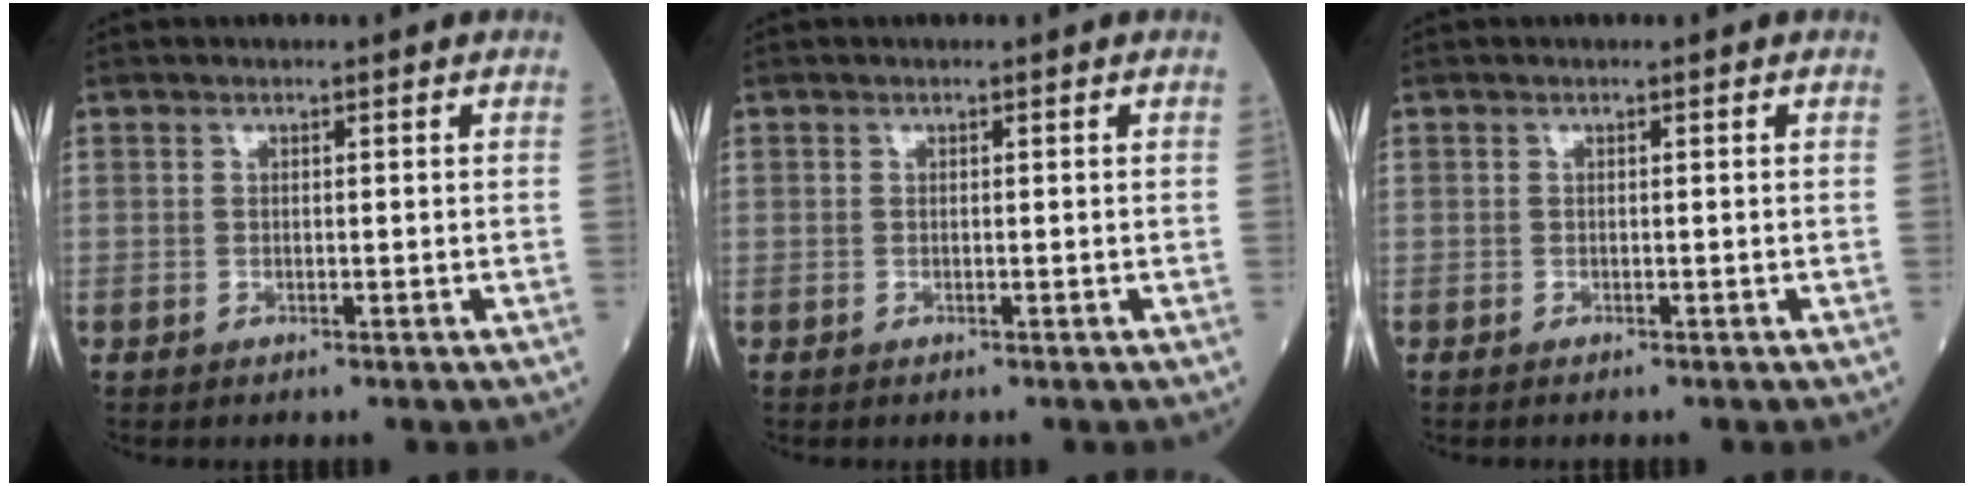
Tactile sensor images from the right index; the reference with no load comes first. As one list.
[{"total": 0.0}, {"total": 0.0}]